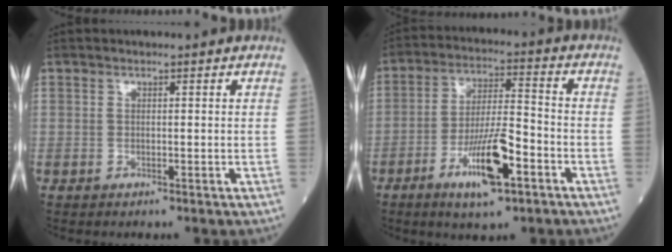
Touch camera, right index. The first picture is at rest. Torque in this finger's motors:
{"motor_torque": [0.97, -0.39, 0.44, 0.19]}